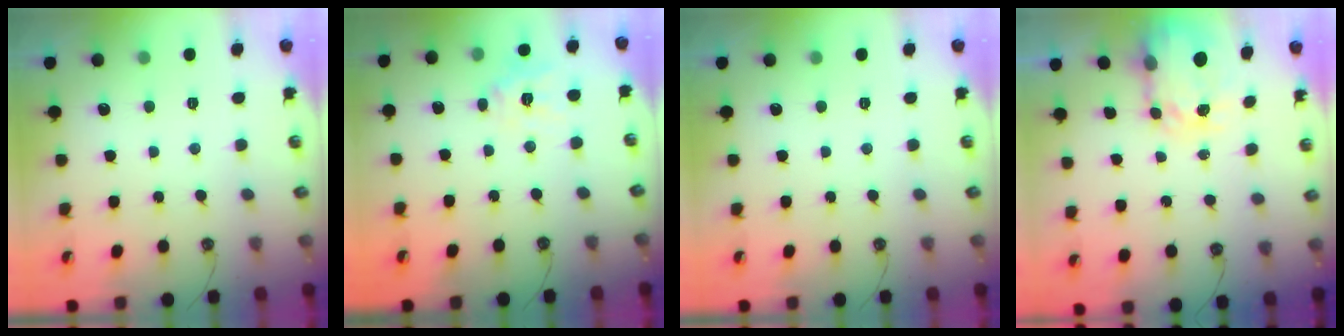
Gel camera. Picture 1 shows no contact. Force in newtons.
{"total": 11.7, "press": 11.7, "slide": 1.1}
{"total": 0.0}
{"total": 5.1, "press": 5.1, "slide": 0.6}